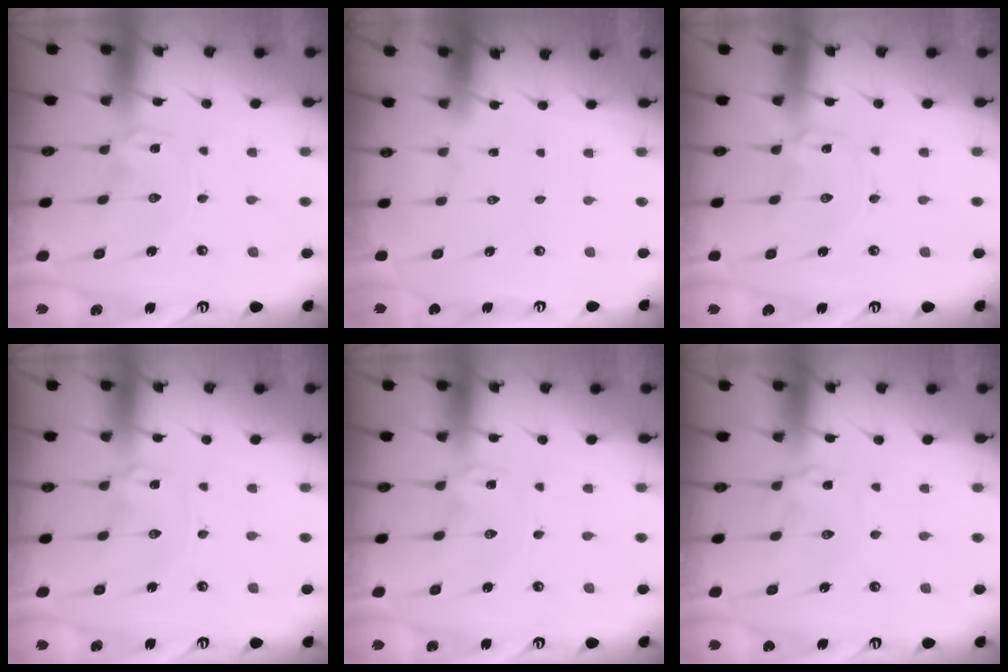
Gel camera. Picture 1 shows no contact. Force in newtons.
{"total": 1.5, "press": 1.5, "slide": 0.1}
{"total": 1.0, "press": 1.0, "slide": 0.2}
{"total": 0.0}
{"total": 0.0}
{"total": 2.3, "press": 2.2, "slide": 0.4}